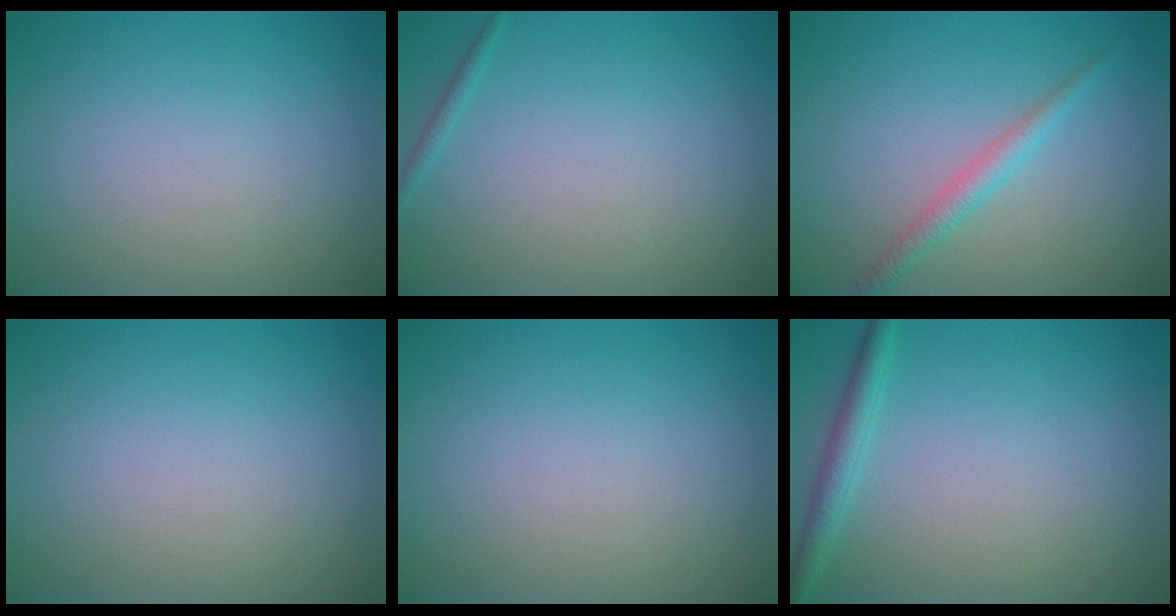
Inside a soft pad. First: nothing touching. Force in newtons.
{"total": 0.6, "press": 0.6, "slide": 0.1}
{"total": 1.9, "press": 1.9, "slide": 0.1}
{"total": 0.0}
{"total": 0.0}
{"total": 2.1, "press": 2.1, "slide": 0.1}